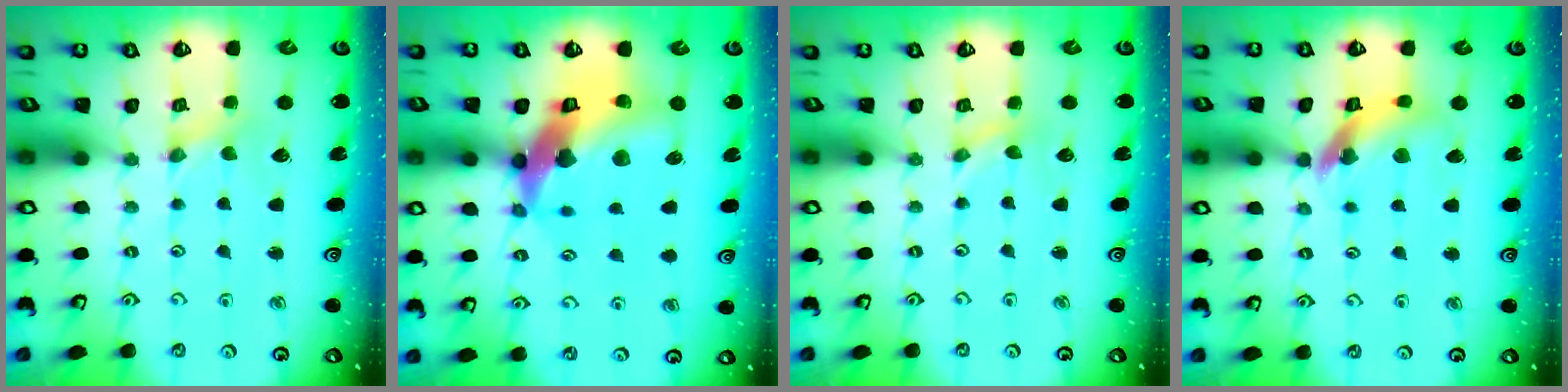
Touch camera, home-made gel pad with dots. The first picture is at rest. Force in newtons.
{"total": 18.4, "press": 18.2, "slide": 2.4}
{"total": 0.0}
{"total": 13.0, "press": 12.9, "slide": 1.5}